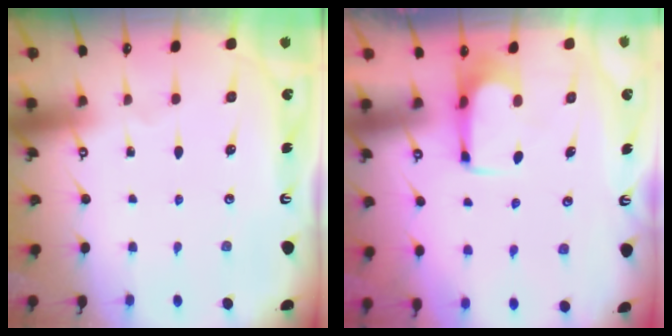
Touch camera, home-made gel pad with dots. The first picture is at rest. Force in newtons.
{"total": 0.0}